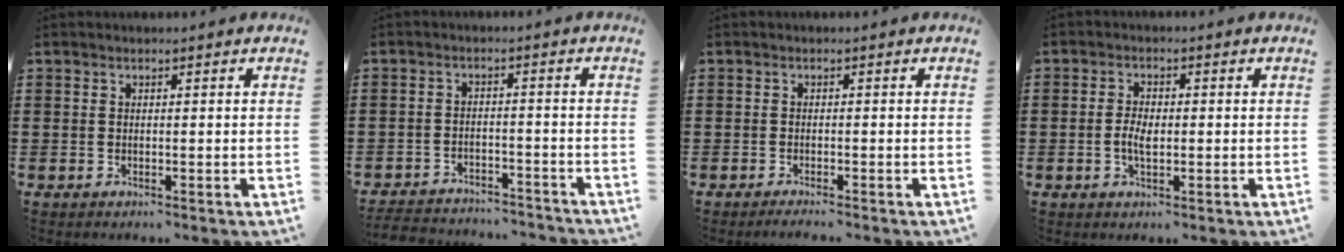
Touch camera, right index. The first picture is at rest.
{"total": 3.6, "force": [-3.5, 0.2, 0.2], "torque": [-0.014, -0.001, -0.077]}
{"total": 0.9, "force": [-0.9, -0.1, 0.2], "torque": [-0.006, -0.002, -0.017]}
{"total": 3.1, "force": [-0.5, 1.6, 2.6], "torque": [-0.056, 0.001, -0.011]}